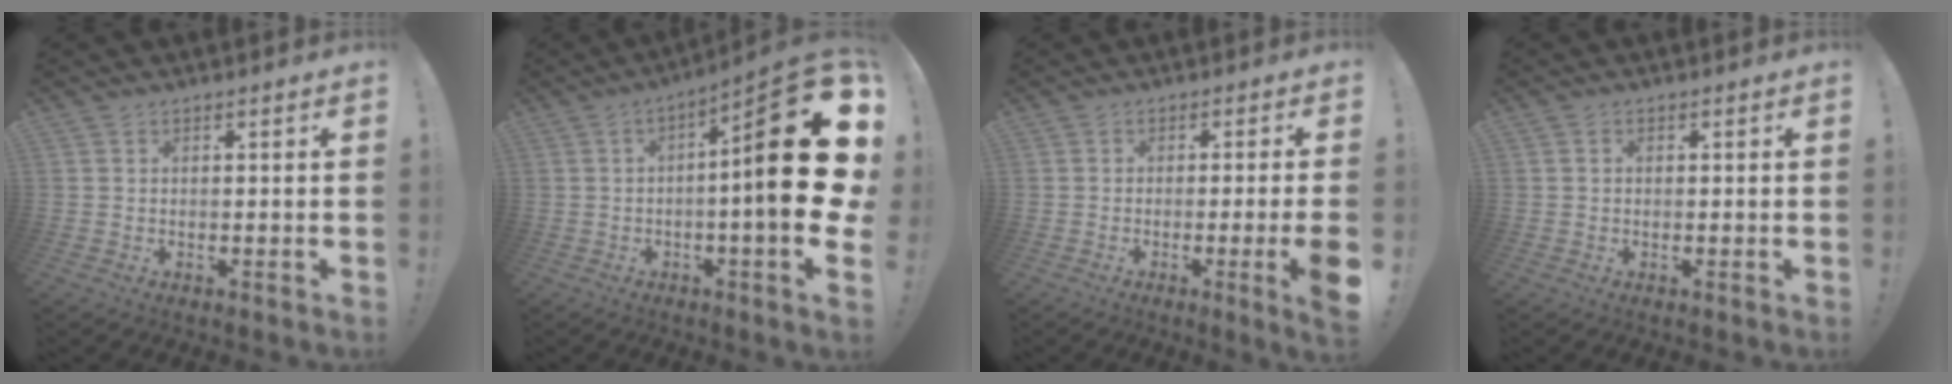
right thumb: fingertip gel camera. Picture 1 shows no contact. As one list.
[{"total": 26.5, "force": [1.7, 5.8, 25.8], "torque": [-0.361, -0.021, 0.028]}, {"total": 5.4, "force": [-1.2, -0.4, 5.2], "torque": [-0.072, -0.005, -0.019]}, {"total": 0.7, "force": [0.0, 0.6, 0.4], "torque": [-0.007, 0.004, -0.001]}]